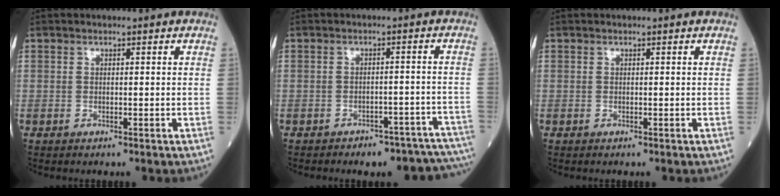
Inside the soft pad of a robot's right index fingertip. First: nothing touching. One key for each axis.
{"total": 12.4, "fx": -11.1, "fy": 4.7, "fz": 3.0, "tx": -0.019, "ty": 0.027, "tz": -0.119}
{"total": 0.0}